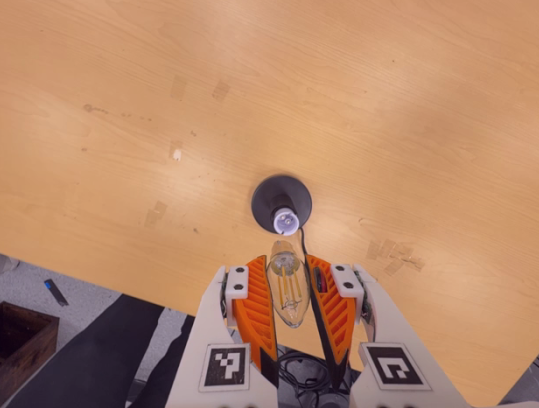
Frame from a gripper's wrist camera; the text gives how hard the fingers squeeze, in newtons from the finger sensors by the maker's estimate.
{"total": 12.1, "left": 12.4, "right": 11.7}